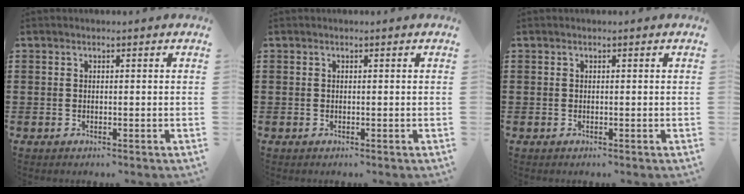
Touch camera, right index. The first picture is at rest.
{"total": 0.0}
{"total": 0.0}